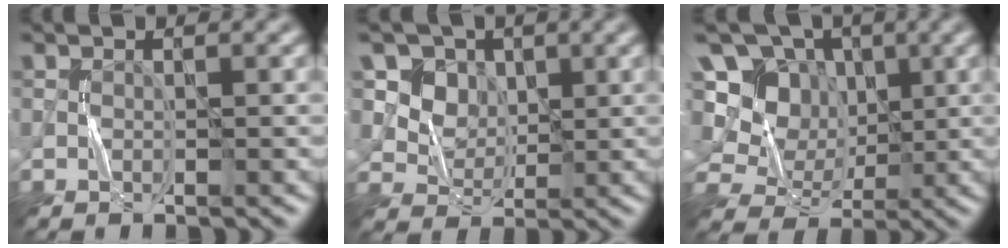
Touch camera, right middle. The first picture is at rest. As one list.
[{"total": 8.0, "force": [3.7, 6.3, 3.3], "torque": [-0.077, 0.002, 0.068]}, {"total": 9.7, "force": [1.6, 8.6, 4.2], "torque": [-0.108, 0.040, 0.001]}]